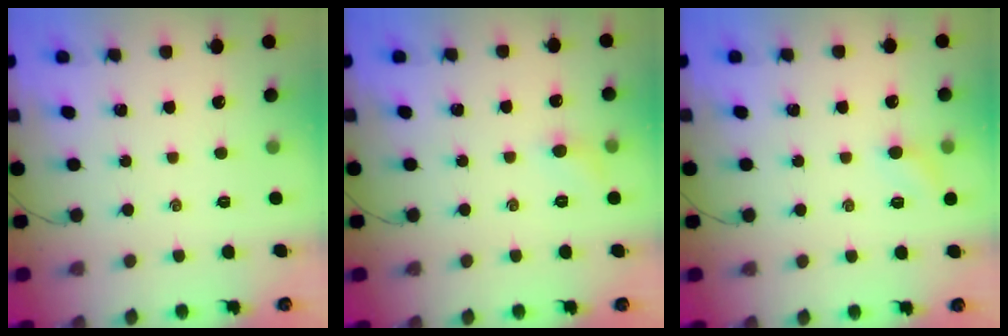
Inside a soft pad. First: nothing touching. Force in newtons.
{"total": 5.6, "press": 5.3, "slide": 1.8}
{"total": 5.7, "press": 5.4, "slide": 1.8}